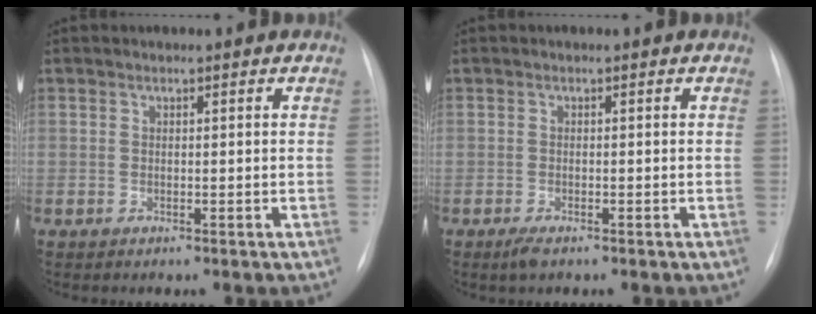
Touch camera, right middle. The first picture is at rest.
{"total": 1.6, "force": [-1.0, 0.5, 1.1], "torque": [-0.026, -0.004, -0.017]}